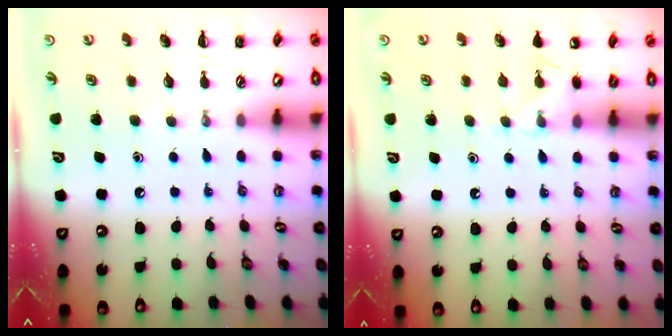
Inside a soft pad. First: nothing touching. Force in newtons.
{"total": 5.8, "press": 5.5, "slide": 1.7}